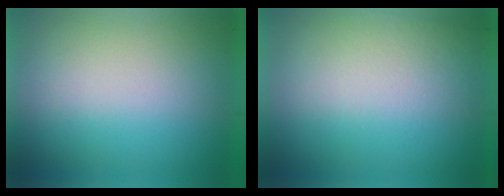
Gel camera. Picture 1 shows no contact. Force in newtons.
{"total": 2.1}